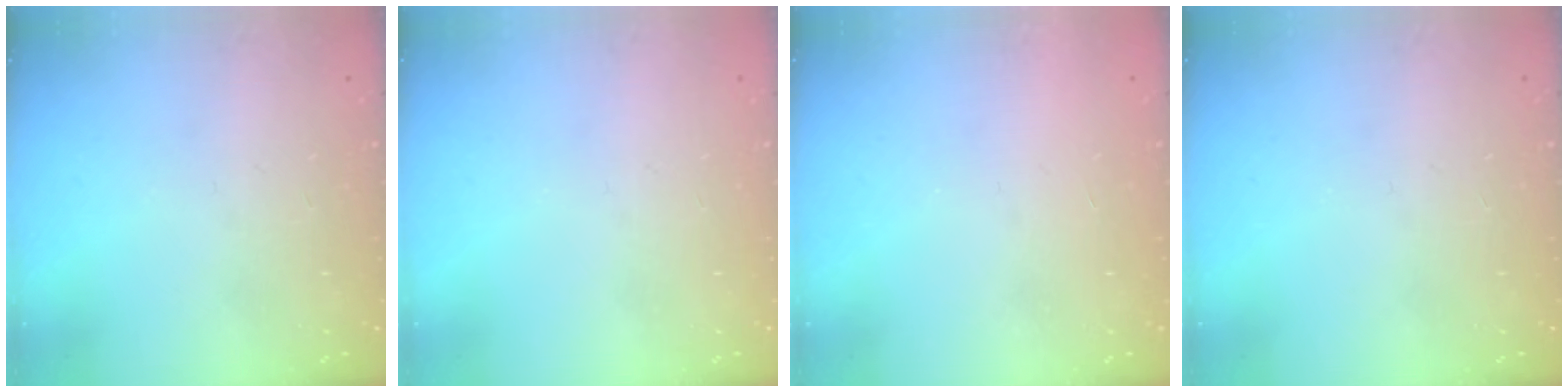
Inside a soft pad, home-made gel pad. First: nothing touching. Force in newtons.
{"total": 0.0}
{"total": 1.6, "press": 1.6, "slide": 0.1}
{"total": 0.0}